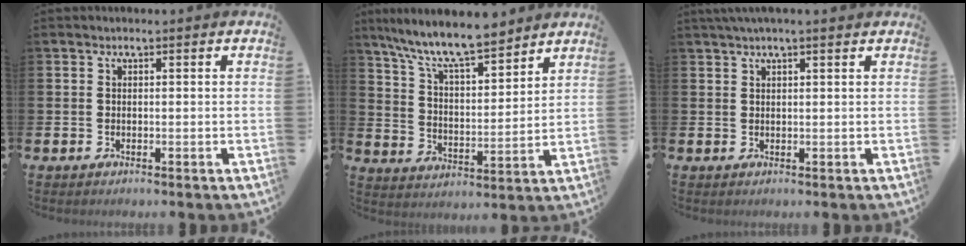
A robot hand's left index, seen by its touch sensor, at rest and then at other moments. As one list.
[{"total": 10.3, "force": [9.3, 1.6, 4.1], "torque": [-0.109, -0.052, 0.164]}, {"total": 1.9, "force": [1.5, 0.0, 1.1], "torque": [-0.022, 0.002, 0.027]}]